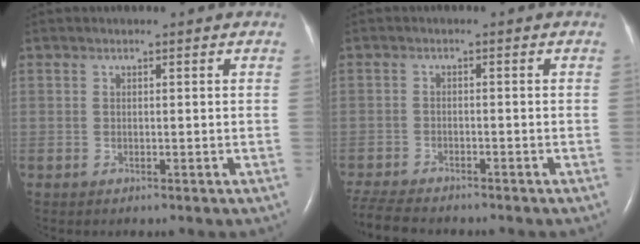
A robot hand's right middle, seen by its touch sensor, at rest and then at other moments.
{"total": 8.1, "force": [-7.3, 1.7, 3.1], "torque": [-0.058, -0.014, -0.120]}